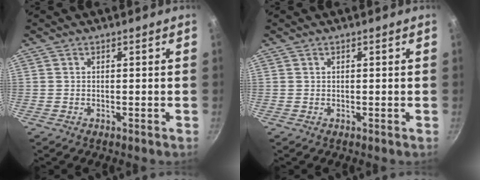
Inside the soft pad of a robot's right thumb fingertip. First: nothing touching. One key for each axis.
{"total": 0.0}